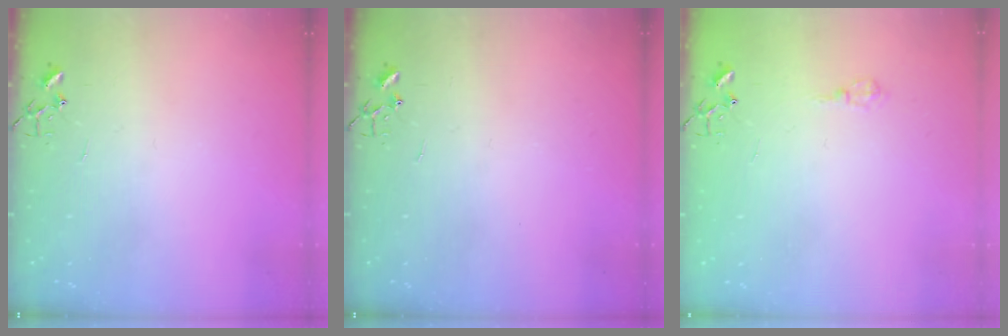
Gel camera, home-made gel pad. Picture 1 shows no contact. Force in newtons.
{"total": 0.0}
{"total": 6.5, "press": 6.4, "slide": 0.8}